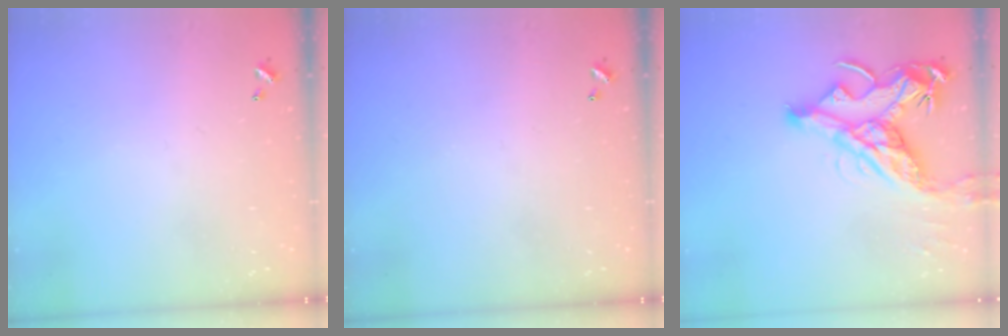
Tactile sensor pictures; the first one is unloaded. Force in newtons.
{"total": 0.0}
{"total": 14.7, "press": 14.5, "slide": 2.1}